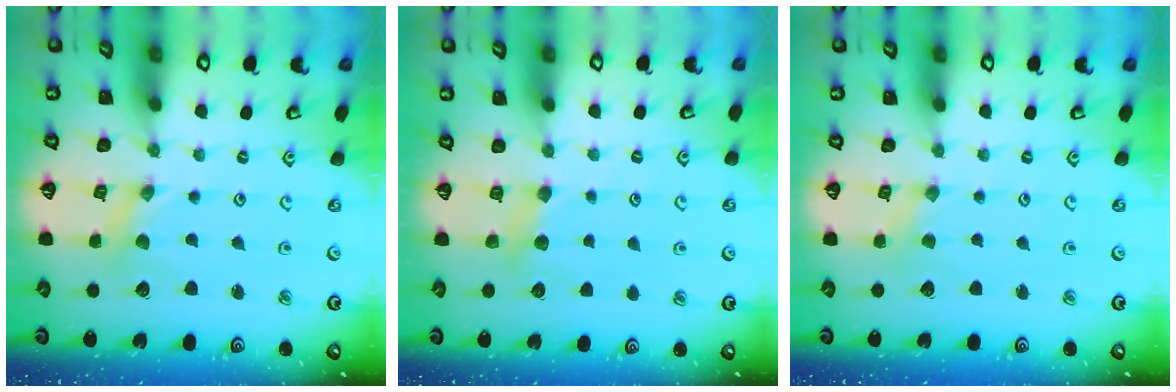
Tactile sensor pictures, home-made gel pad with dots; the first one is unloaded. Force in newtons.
{"total": 4.7, "press": 4.6, "slide": 0.7}
{"total": 0.0}